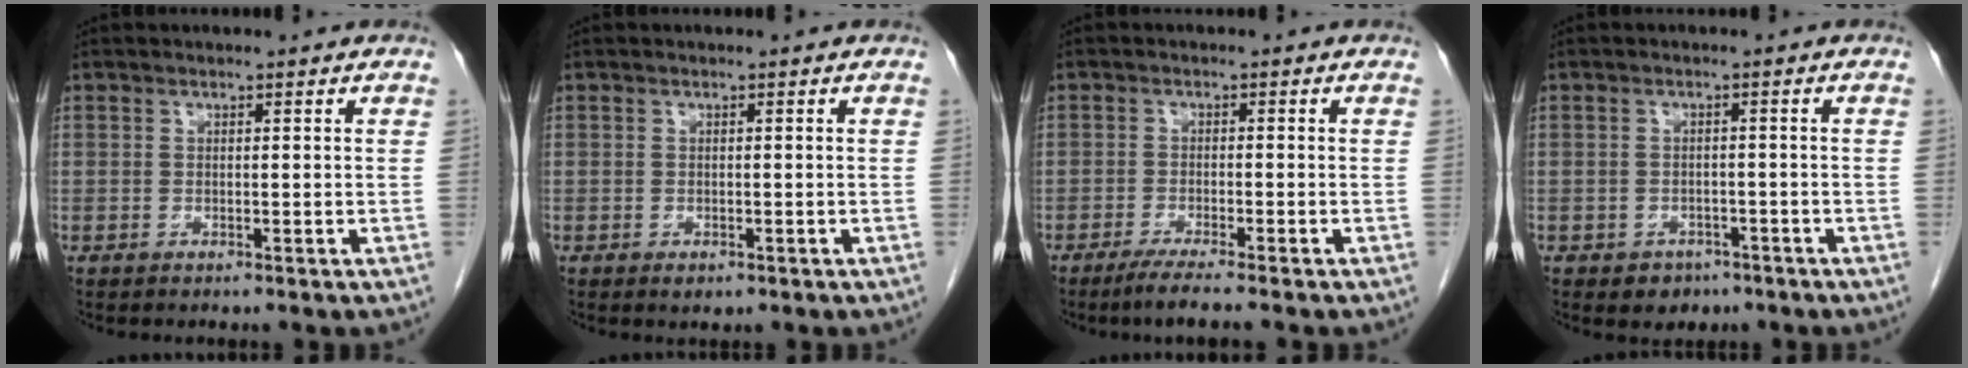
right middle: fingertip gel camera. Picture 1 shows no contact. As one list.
[{"total": 1.2, "force": [-0.6, 0.7, 0.7], "torque": [-0.009, 0.000, -0.003]}, {"total": 4.4, "force": [-3.4, -0.4, 2.7], "torque": [-0.049, -0.011, -0.059]}, {"total": 3.0, "force": [-1.9, 2.2, 0.7], "torque": [-0.010, 0.008, -0.019]}]